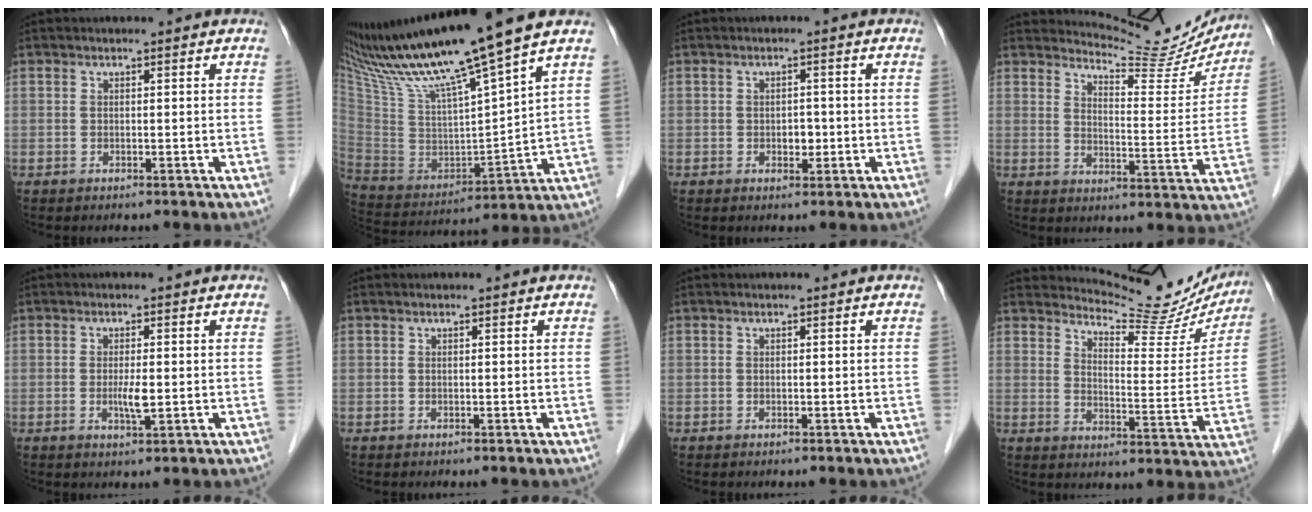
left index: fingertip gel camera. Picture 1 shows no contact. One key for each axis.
{"total": 21.1, "fx": 16.3, "fy": -1.0, "fz": 13.3, "tx": -0.235, "ty": -0.007, "tz": 0.296}
{"total": 2.0, "fx": -0.5, "fy": 1.3, "fz": 1.4, "tx": -0.020, "ty": 0.003, "tz": -0.004}
{"total": 13.1, "fx": 12.9, "fy": 2.0, "fz": 1.5, "tx": -0.019, "ty": -0.047, "tz": 0.156}
{"total": 2.7, "fx": -0.3, "fy": 0.5, "fz": 2.7, "tx": -0.056, "ty": -0.004, "tz": -0.004}
{"total": 0.0}
{"total": 0.0}
{"total": 15.6, "fx": 15.0, "fy": 2.8, "fz": 3.6, "tx": -0.044, "ty": -0.055, "tz": 0.178}